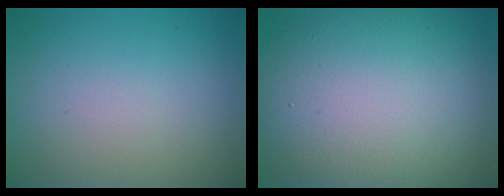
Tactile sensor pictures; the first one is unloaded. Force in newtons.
{"total": 14.9, "press": 14.9, "slide": 1.1}